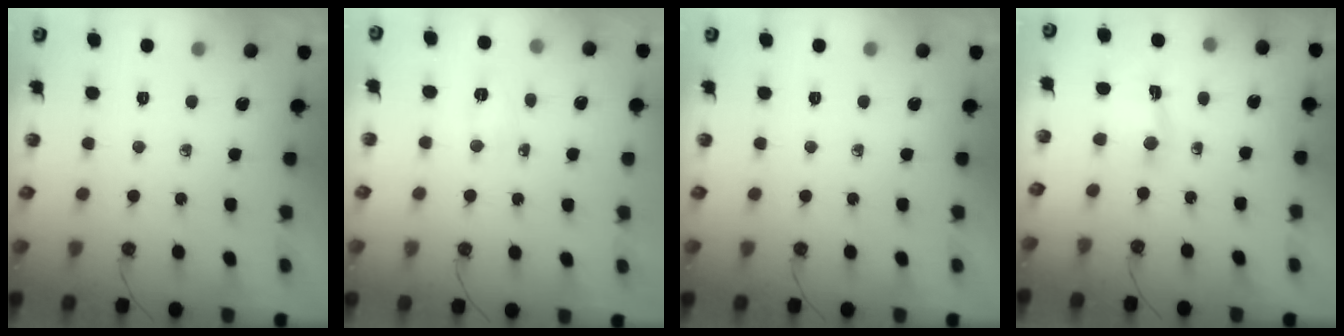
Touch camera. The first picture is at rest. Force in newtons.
{"total": 3.5, "press": 3.4, "slide": 0.7}
{"total": 0.0}
{"total": 2.0, "press": 2.0, "slide": 0.4}